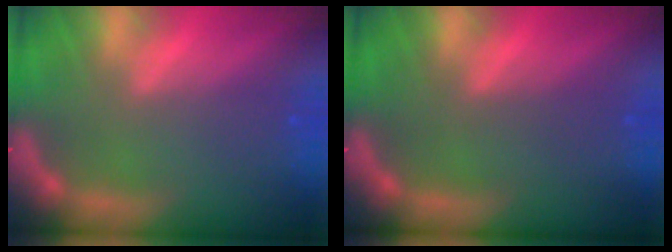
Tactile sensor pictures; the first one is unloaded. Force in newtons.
{"total": 0.0}